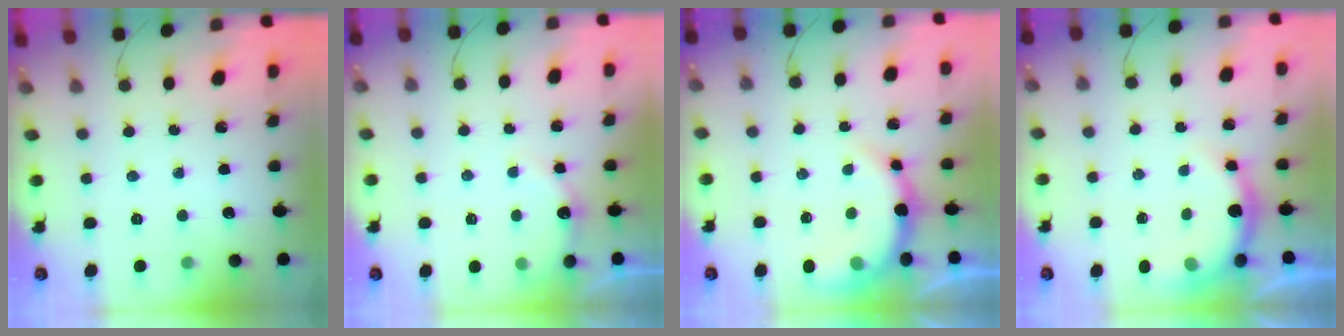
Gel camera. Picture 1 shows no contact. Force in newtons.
{"total": 6.8, "press": 6.6, "slide": 1.3}
{"total": 8.8, "press": 8.6, "slide": 1.9}
{"total": 6.5, "press": 6.4, "slide": 0.6}